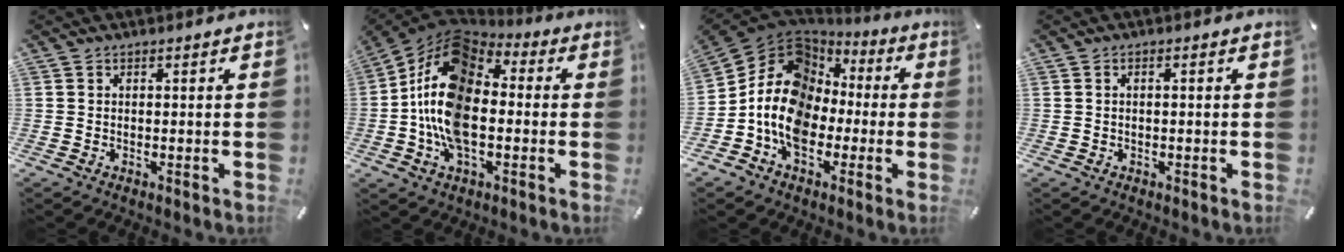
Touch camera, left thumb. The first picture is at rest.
{"total": 18.2, "force": [-3.1, 11.0, 14.2], "torque": [-0.291, 0.014, -0.062]}
{"total": 15.0, "force": [-2.5, 12.4, 8.1], "torque": [-0.183, 0.011, -0.046]}
{"total": 1.0, "force": [-0.3, 0.2, 0.9], "torque": [-0.015, -0.002, -0.004]}